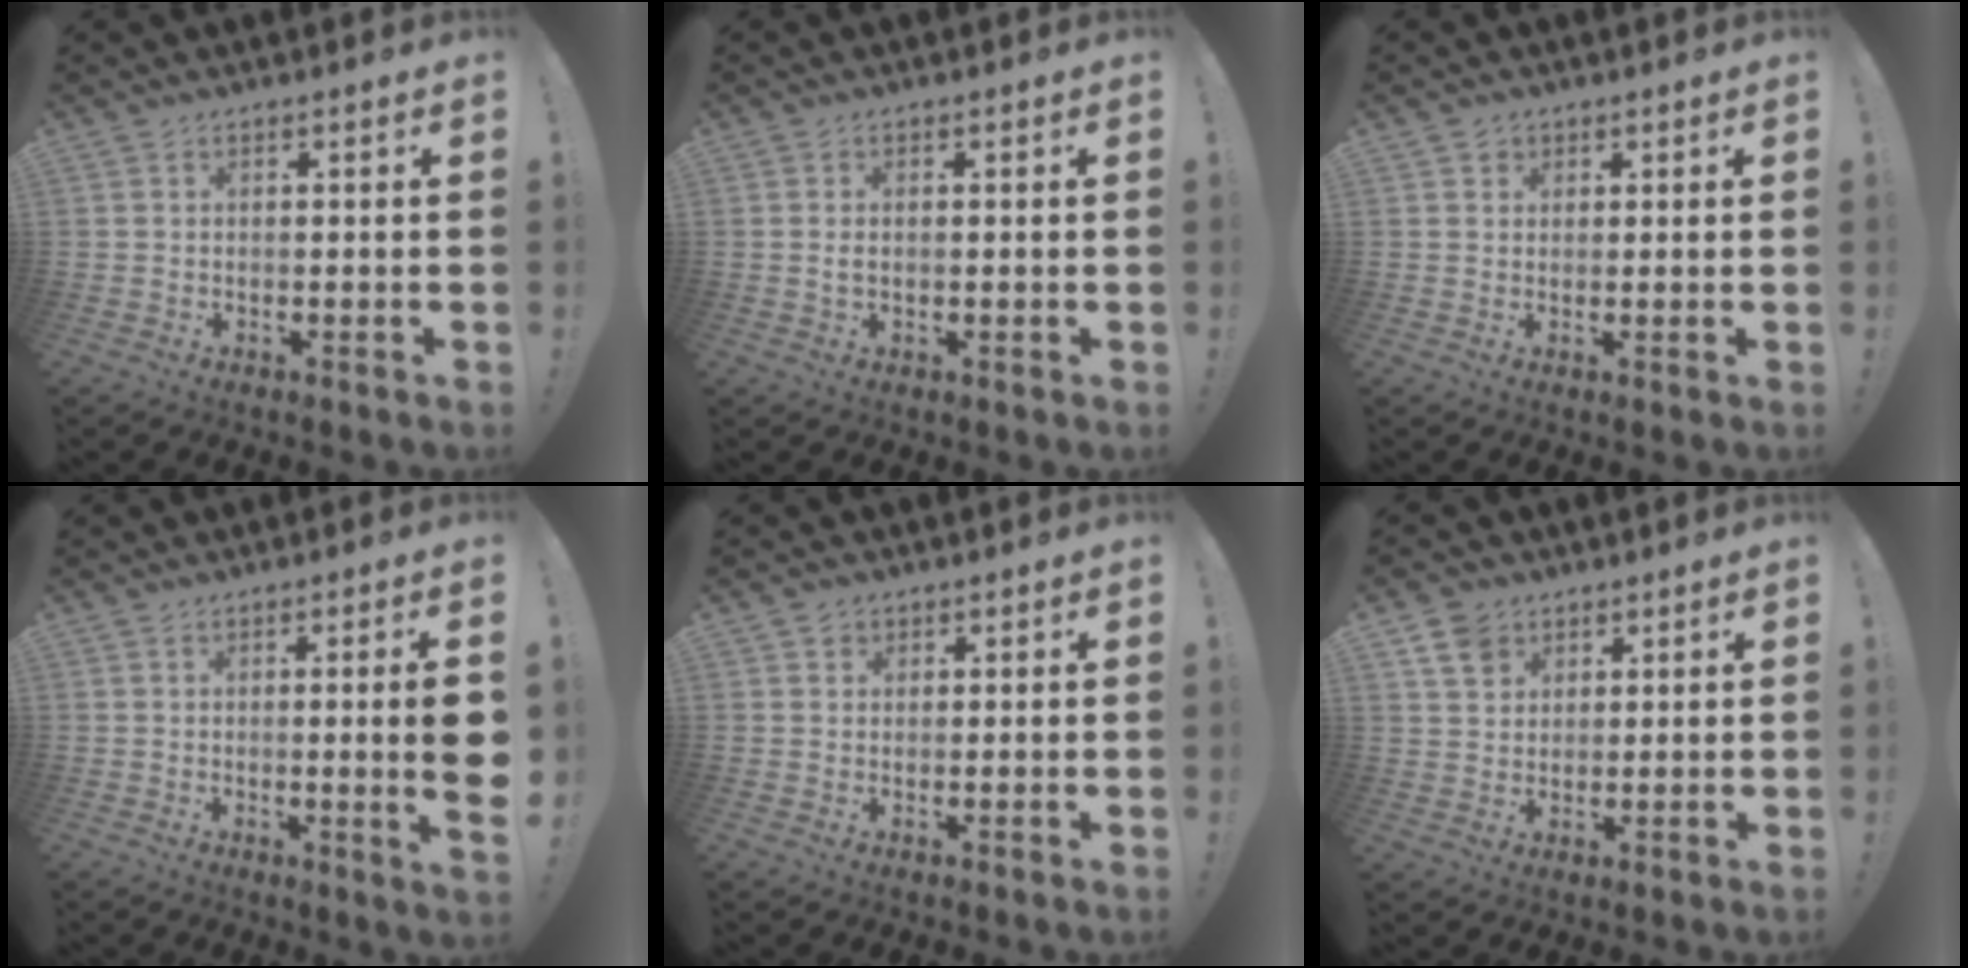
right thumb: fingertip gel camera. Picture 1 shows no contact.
{"total": 1.6, "force": [0.0, 0.9, 1.4], "torque": [-0.018, 0.000, -0.001]}
{"total": 1.7, "force": [0.9, 1.5, 0.2], "torque": [0.003, -0.004, 0.014]}
{"total": 7.0, "force": [0.3, -0.4, 6.9], "torque": [-0.107, -0.010, 0.002]}
{"total": 1.5, "force": [0.9, 1.2, 0.2], "torque": [0.005, -0.005, 0.014]}
{"total": 7.0, "force": [4.1, 5.3, 2.0], "torque": [-0.035, -0.019, 0.080]}